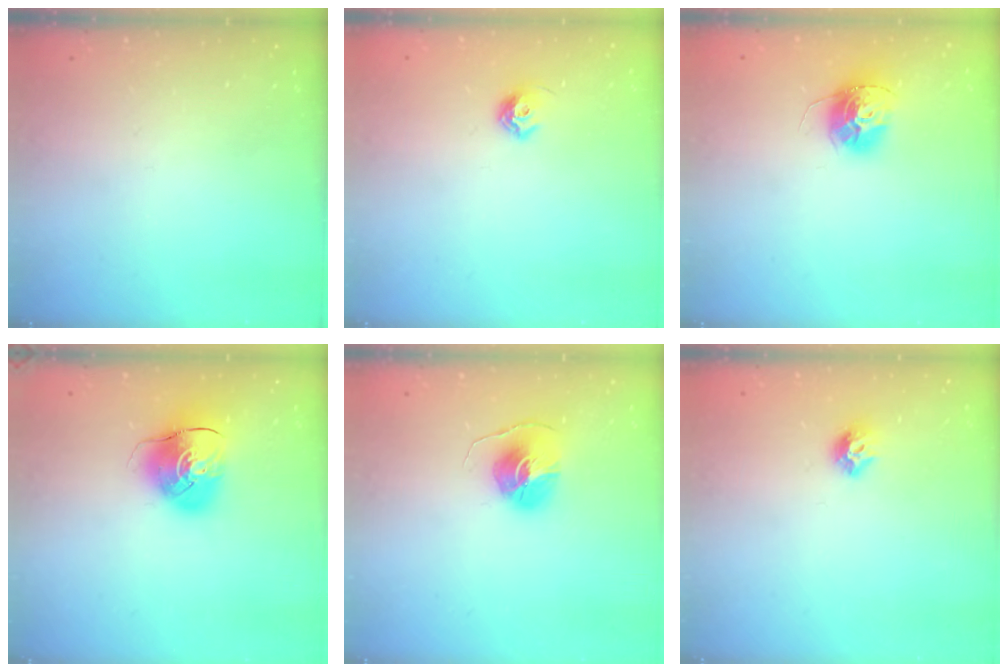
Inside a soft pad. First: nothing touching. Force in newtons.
{"total": 6.8, "press": 6.7, "slide": 1.1}
{"total": 13.4, "press": 13.4, "slide": 1.2}
{"total": 9.7, "press": 9.6, "slide": 1.4}
{"total": 9.2, "press": 9.2, "slide": 0.4}
{"total": 8.2, "press": 8.2, "slide": 0.3}